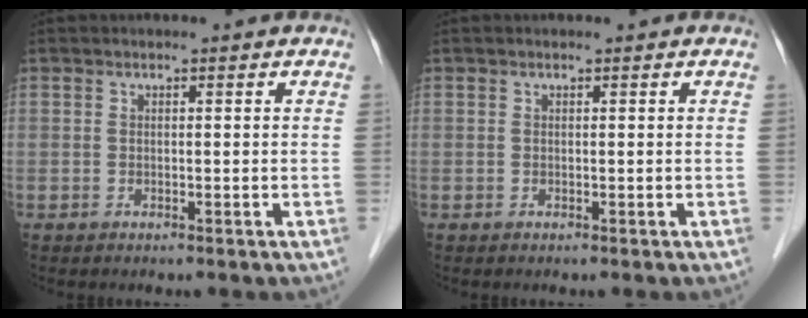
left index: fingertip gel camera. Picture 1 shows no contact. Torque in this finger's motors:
{"motor_torque": [0.27, 0.00, -0.04, -0.01]}